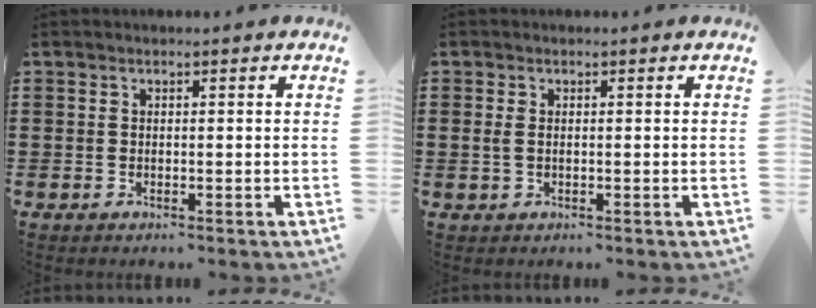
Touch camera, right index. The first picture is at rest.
{"total": 1.4, "force": [0.1, 0.8, 1.2], "torque": [-0.033, 0.001, -0.002]}